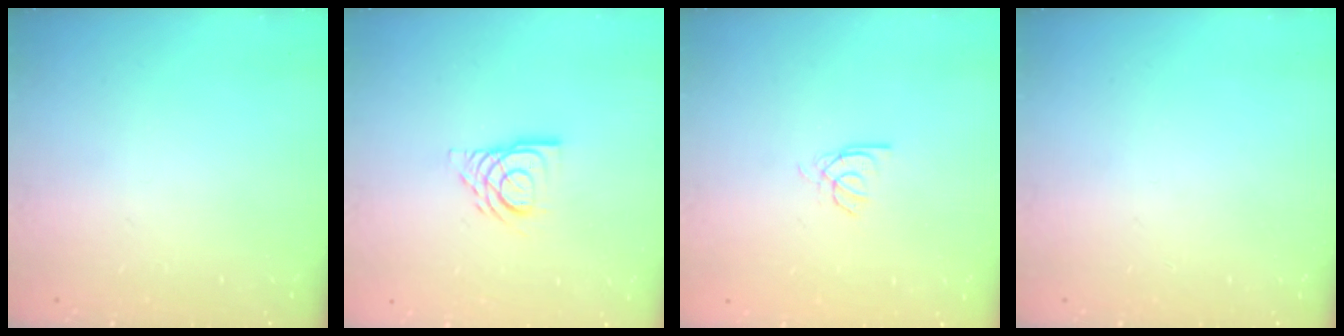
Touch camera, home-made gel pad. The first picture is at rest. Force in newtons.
{"total": 9.8, "press": 9.7, "slide": 1.2}
{"total": 2.2, "press": 2.2, "slide": 0.2}
{"total": 0.0}